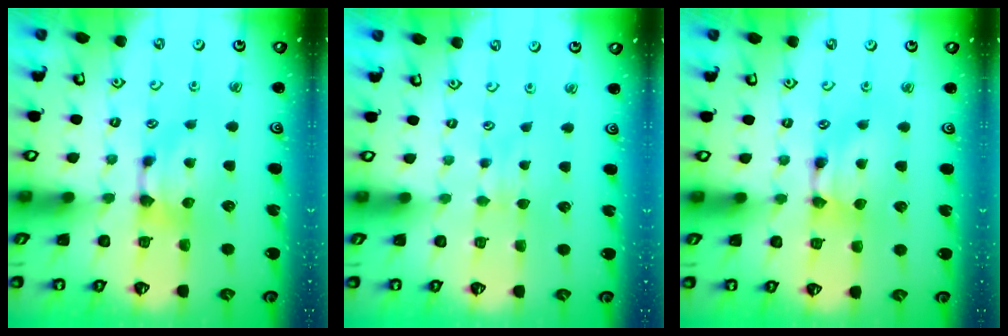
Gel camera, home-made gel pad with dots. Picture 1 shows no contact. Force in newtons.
{"total": 2.3, "press": 2.2, "slide": 0.3}
{"total": 1.6, "press": 1.6, "slide": 0.2}